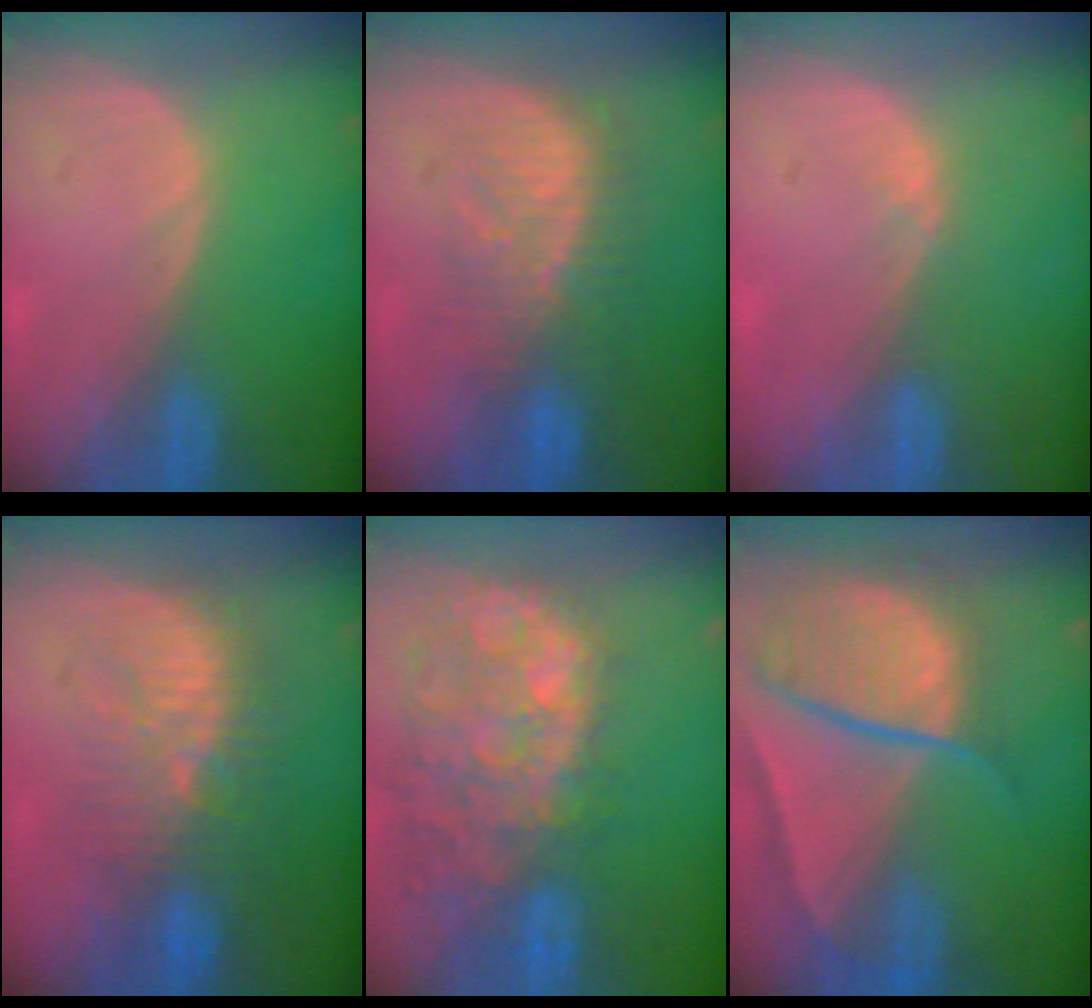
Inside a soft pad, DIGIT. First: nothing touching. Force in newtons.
{"total": 8.1, "press": 7.9, "slide": 1.7}
{"total": 1.0, "press": 0.8, "slide": 0.6}
{"total": 9.2, "press": 9.0, "slide": 2.0}
{"total": 13.2, "press": 11.6, "slide": 6.2}
{"total": 10.8, "press": 9.0, "slide": 5.8}